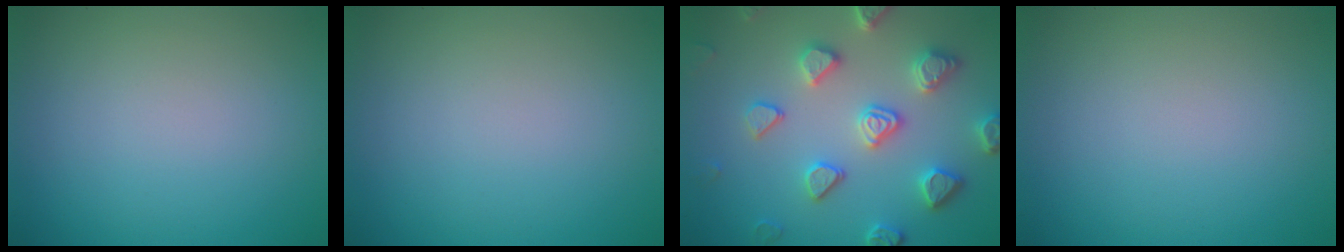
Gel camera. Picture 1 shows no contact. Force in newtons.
{"total": 0.0}
{"total": 5.0, "press": 4.6, "slide": 1.8}
{"total": 0.0}